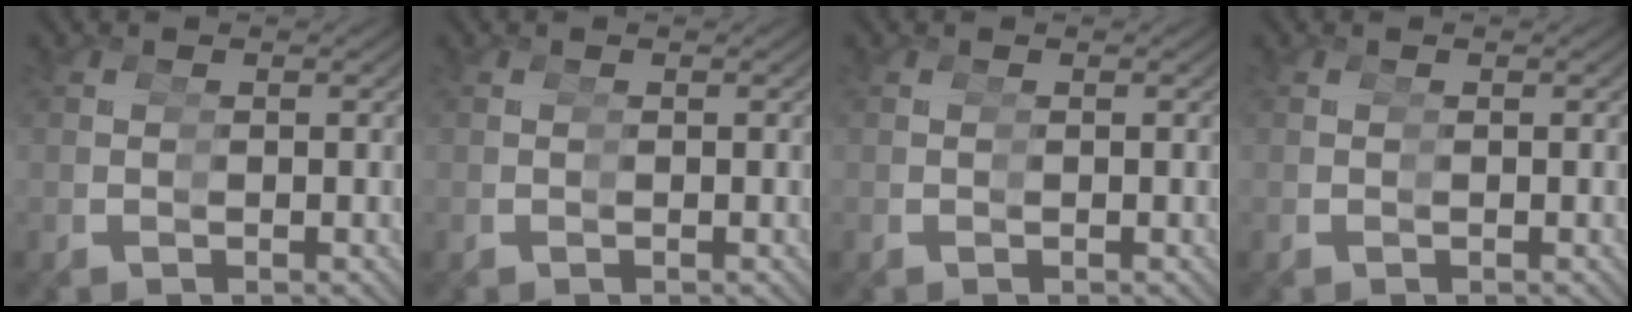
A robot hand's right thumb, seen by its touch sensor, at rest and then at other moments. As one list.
[{"total": 0.0}, {"total": 0.0}, {"total": 0.0}]